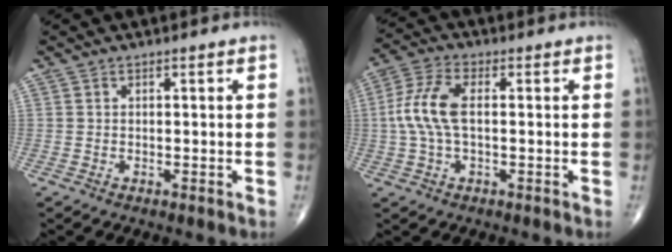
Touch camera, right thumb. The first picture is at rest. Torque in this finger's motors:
{"motor_torque": [-0.35, 0.59, 0.46, -0.42, 0.29]}